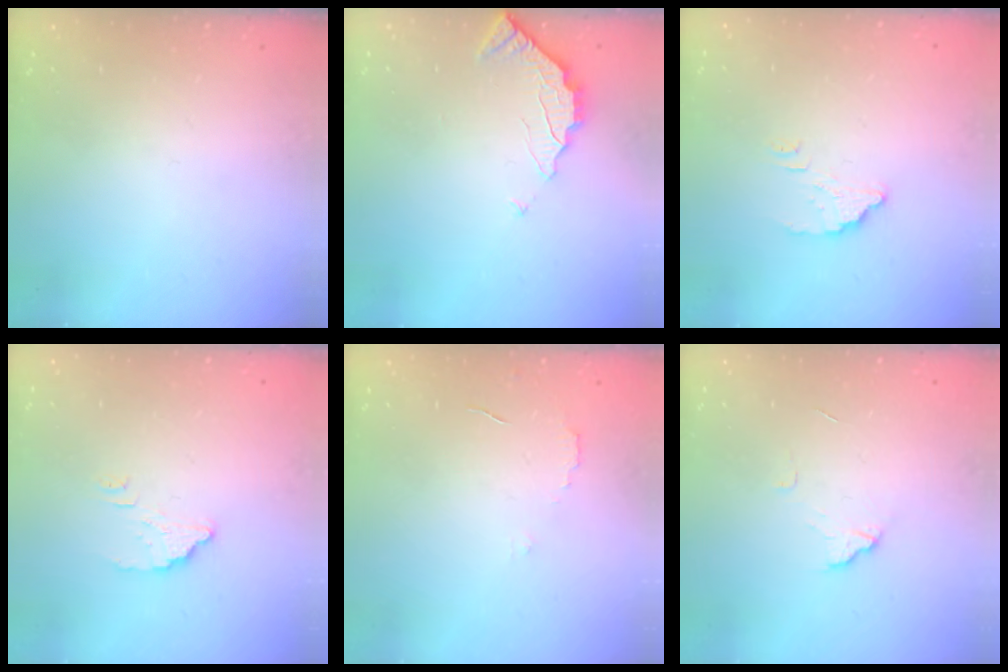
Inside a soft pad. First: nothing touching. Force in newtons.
{"total": 2.3, "press": 2.3, "slide": 0.2}
{"total": 2.7, "press": 2.7, "slide": 0.2}
{"total": 2.7, "press": 2.7, "slide": 0.2}
{"total": 3.0, "press": 3.0, "slide": 0.2}
{"total": 4.4, "press": 4.4, "slide": 0.3}